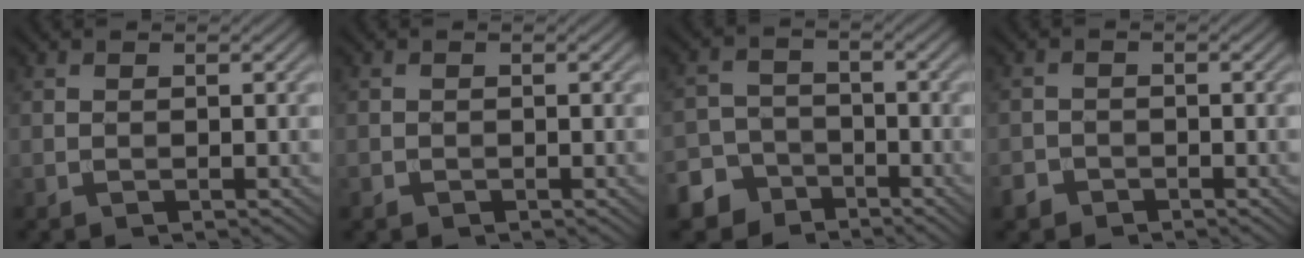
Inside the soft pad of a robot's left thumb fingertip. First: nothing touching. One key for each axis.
{"total": 0.7, "fx": -0.4, "fy": 0.5, "fz": 0.1, "tx": -0.002, "ty": -0.004, "tz": -0.008}
{"total": 6.3, "fx": -4.4, "fy": 4.2, "fz": 1.3, "tx": -0.015, "ty": -0.006, "tz": -0.096}
{"total": 2.2, "fx": -1.6, "fy": 1.4, "fz": 0.5, "tx": -0.011, "ty": -0.003, "tz": -0.038}